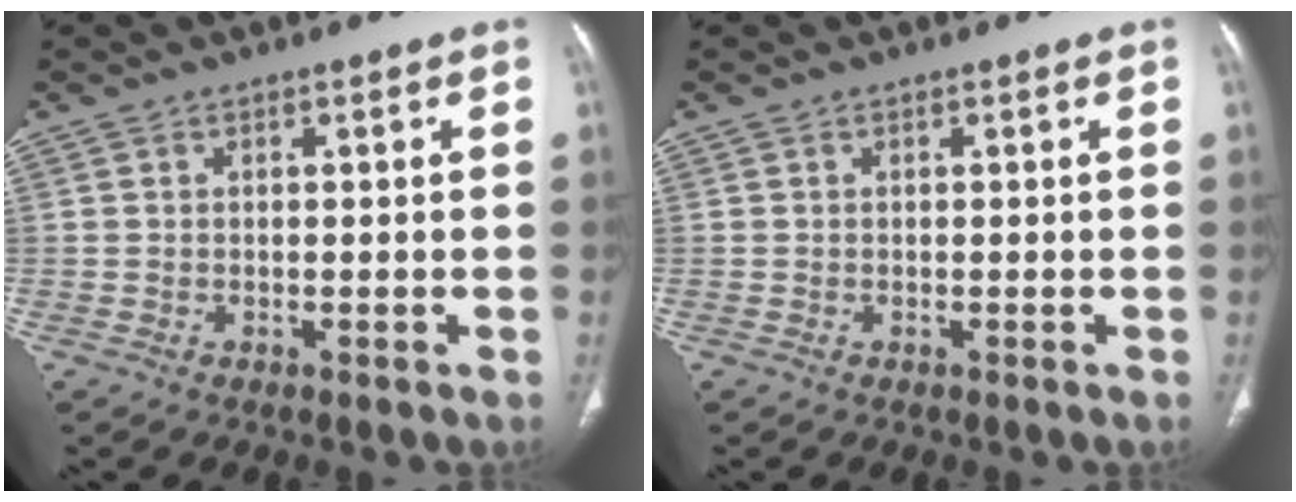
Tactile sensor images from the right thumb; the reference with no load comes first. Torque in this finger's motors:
{"motor_torque": [0.00, 0.02, 0.16, -0.15, 0.02]}